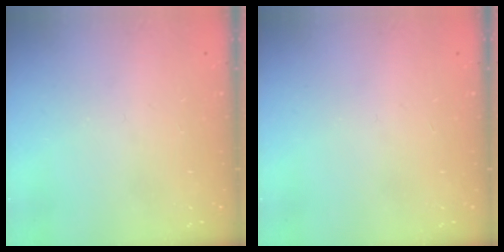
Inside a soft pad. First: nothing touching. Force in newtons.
{"total": 0.0}